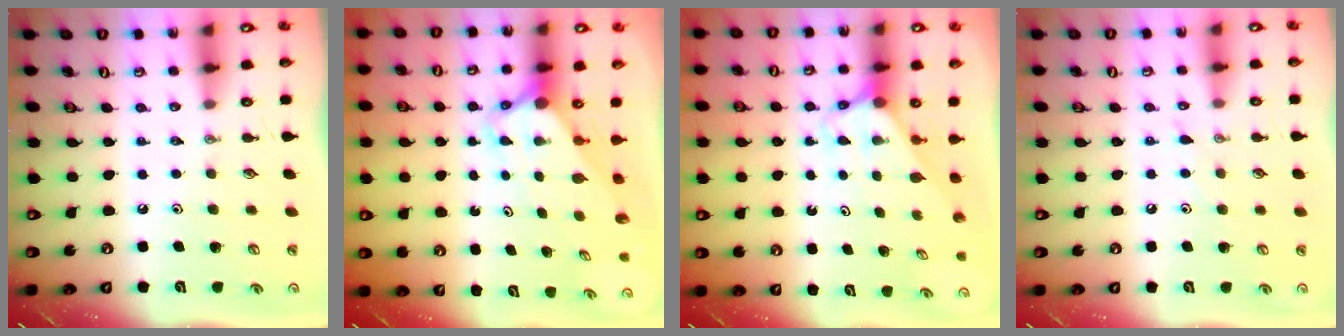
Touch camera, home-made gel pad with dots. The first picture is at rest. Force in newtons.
{"total": 3.0, "press": 3.0, "slide": 0.2}
{"total": 2.7, "press": 2.7, "slide": 0.2}
{"total": 6.3, "press": 6.3, "slide": 0.6}